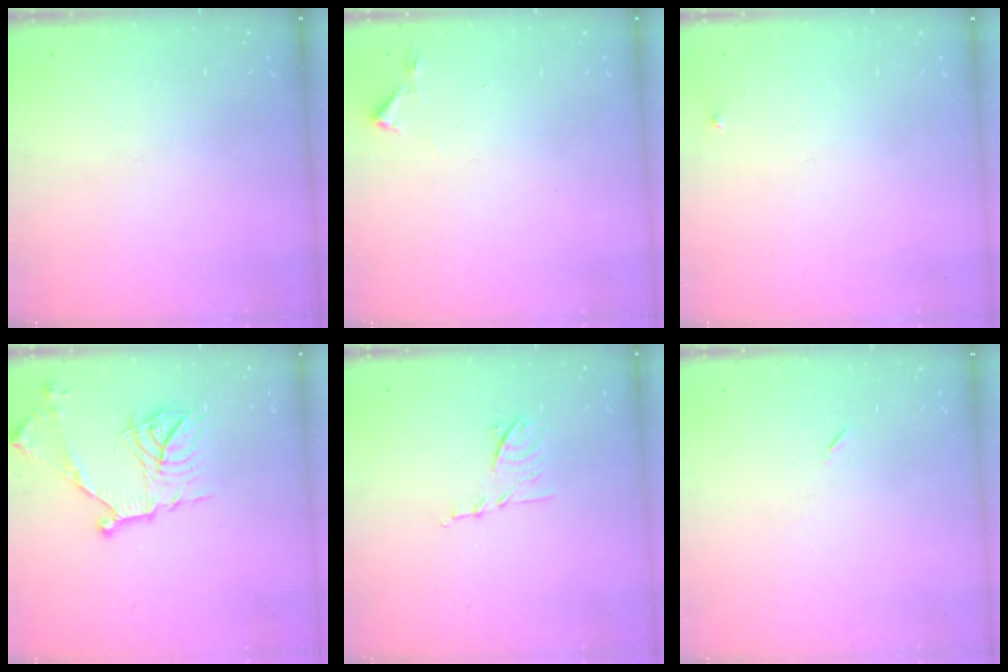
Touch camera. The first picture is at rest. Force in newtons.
{"total": 2.7, "press": 2.6, "slide": 0.4}
{"total": 3.0, "press": 3.0, "slide": 0.4}
{"total": 16.2, "press": 16.2, "slide": 0.4}
{"total": 8.2, "press": 8.2, "slide": 0.8}
{"total": 4.9, "press": 4.5, "slide": 1.9}